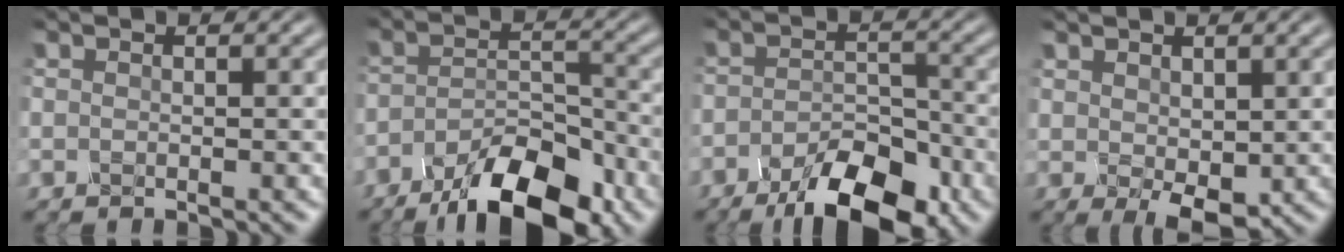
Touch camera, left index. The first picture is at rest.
{"total": 8.2, "force": [-5.8, 2.6, 5.2], "torque": [-0.084, -0.001, -0.100]}
{"total": 7.4, "force": [-5.0, 2.7, 4.7], "torque": [-0.069, 0.001, -0.084]}
{"total": 2.7, "force": [0.5, 1.6, 2.1], "torque": [-0.039, -0.010, 0.017]}